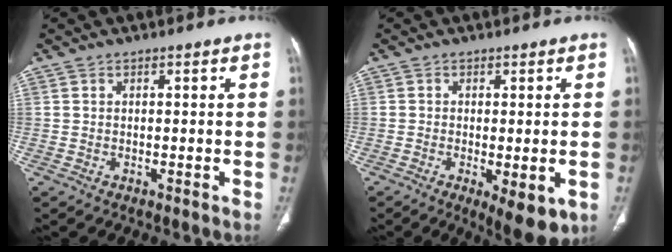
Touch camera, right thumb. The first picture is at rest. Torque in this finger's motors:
{"motor_torque": [-0.50, 0.50, -0.14, 0.17, 0.03]}